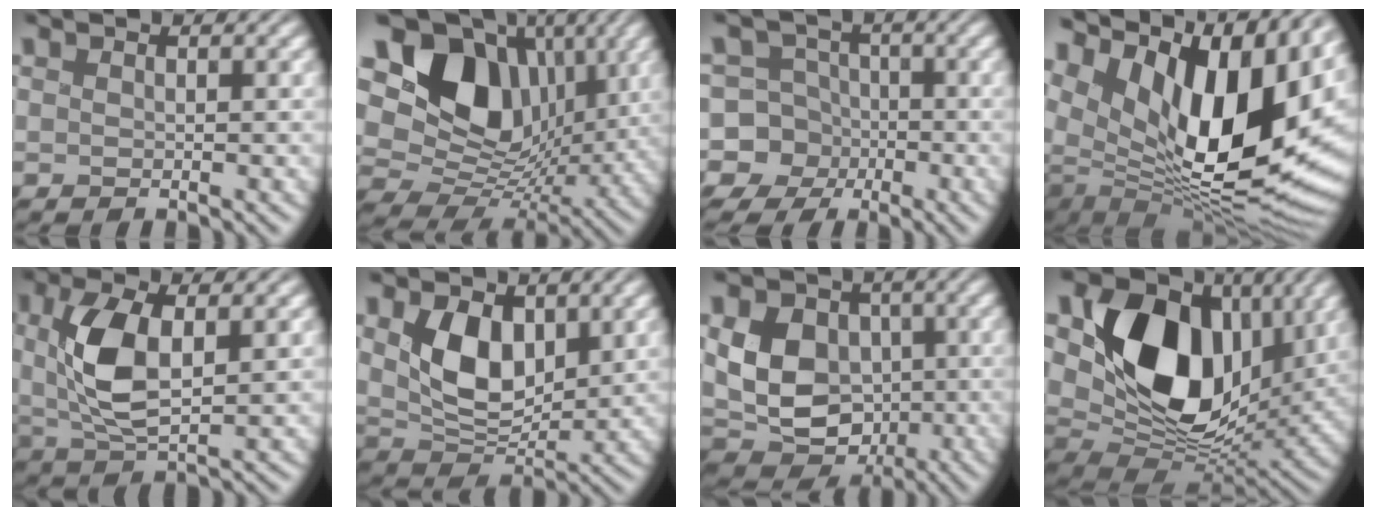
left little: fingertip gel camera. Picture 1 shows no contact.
{"total": 16.4, "force": [4.3, 12.3, 10.0], "torque": [-0.195, 0.017, 0.074]}
{"total": 10.1, "force": [-3.3, 9.3, 2.1], "torque": [-0.052, 0.012, -0.095]}
{"total": 18.7, "force": [4.2, 11.5, 14.2], "torque": [-0.239, 0.007, 0.079]}
{"total": 6.7, "force": [0.7, 3.0, 5.9], "torque": [-0.123, -0.001, 0.013]}
{"total": 6.5, "force": [1.7, 4.0, 4.9], "torque": [-0.091, -0.014, 0.028]}
{"total": 9.5, "force": [0.4, 7.4, 5.9], "torque": [-0.113, 0.000, -0.006]}
{"total": 15.9, "force": [4.2, 11.2, 10.6], "torque": [-0.183, -0.001, 0.070]}